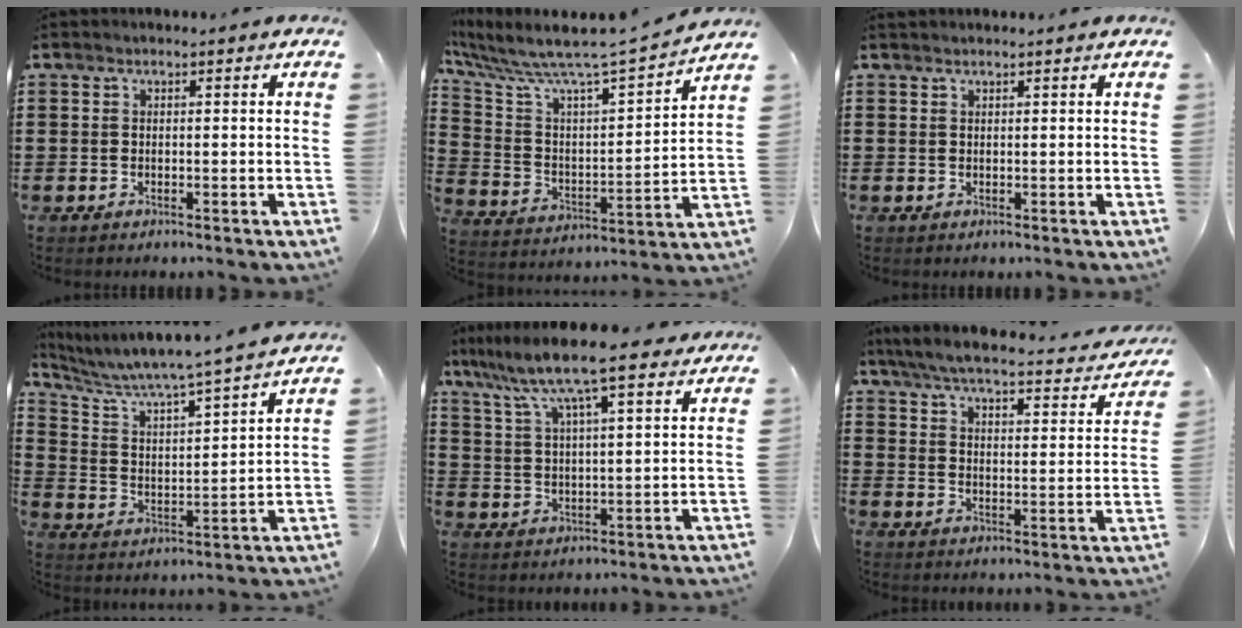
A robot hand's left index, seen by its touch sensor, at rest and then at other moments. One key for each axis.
{"total": 6.5, "fx": 5.9, "fy": 0.0, "fz": 2.8, "tx": -0.089, "ty": -0.062, "tz": 0.088}
{"total": 0.6, "fx": 0.6, "fy": 0.2, "fz": 0.0, "tx": -0.001, "ty": 0.000, "tz": 0.013}
{"total": 5.3, "fx": 4.9, "fy": -0.4, "fz": 2.0, "tx": -0.065, "ty": -0.042, "tz": 0.072}
{"total": 10.0, "fx": 7.8, "fy": 1.0, "fz": 6.2, "tx": -0.146, "ty": -0.026, "tz": 0.133}
{"total": 5.5, "fx": 5.0, "fy": 0.1, "fz": 2.3, "tx": -0.068, "ty": -0.034, "tz": 0.081}